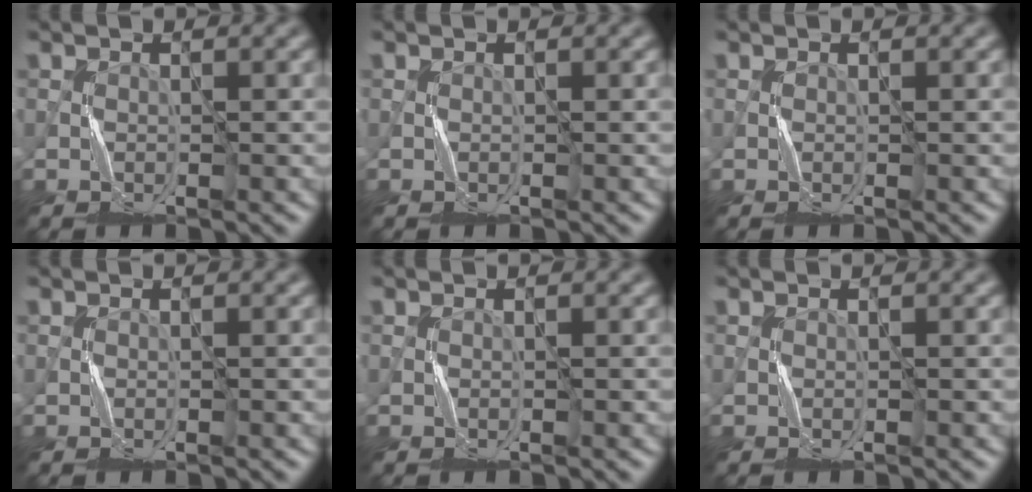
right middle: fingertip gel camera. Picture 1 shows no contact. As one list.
[{"total": 0.0}, {"total": 0.0}, {"total": 0.0}, {"total": 0.0}, {"total": 0.0}]